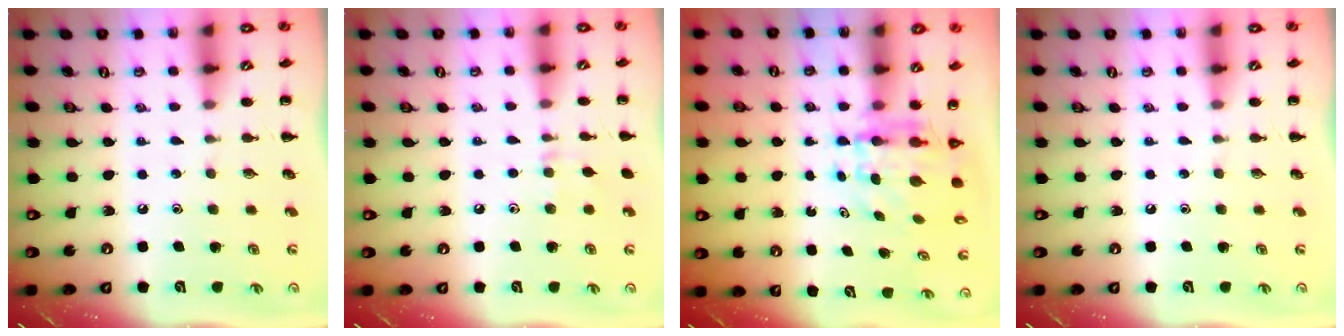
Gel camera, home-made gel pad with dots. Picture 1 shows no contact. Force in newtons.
{"total": 5.8, "press": 5.5, "slide": 1.9}
{"total": 5.5, "press": 5.4, "slide": 0.9}
{"total": 0.0}